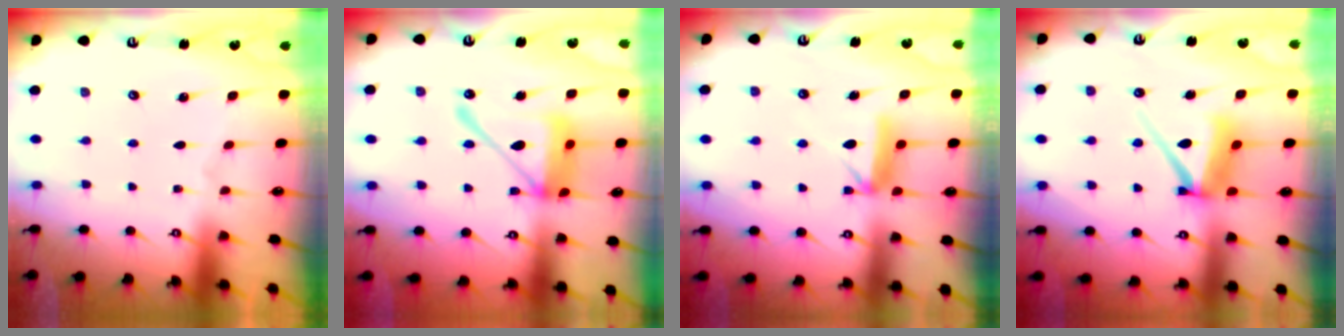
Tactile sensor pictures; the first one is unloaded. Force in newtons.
{"total": 15.8, "press": 15.7, "slide": 2.1}
{"total": 8.6, "press": 8.6, "slide": 0.6}
{"total": 8.3, "press": 8.3, "slide": 0.9}